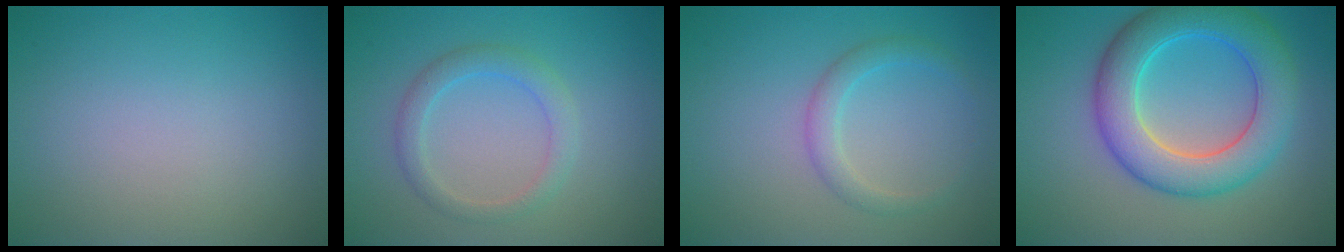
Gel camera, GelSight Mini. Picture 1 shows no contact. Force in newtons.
{"total": 2.4, "press": 2.4, "slide": 0.1}
{"total": 2.0, "press": 2.0, "slide": 0.1}
{"total": 7.8, "press": 7.8, "slide": 0.1}